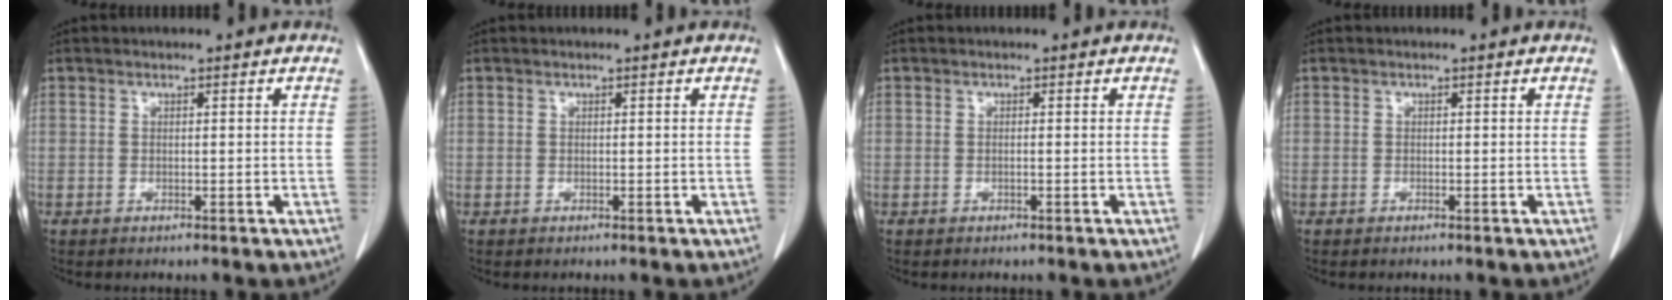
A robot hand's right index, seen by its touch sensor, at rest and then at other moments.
{"total": 0.0}
{"total": 0.0}
{"total": 0.0}